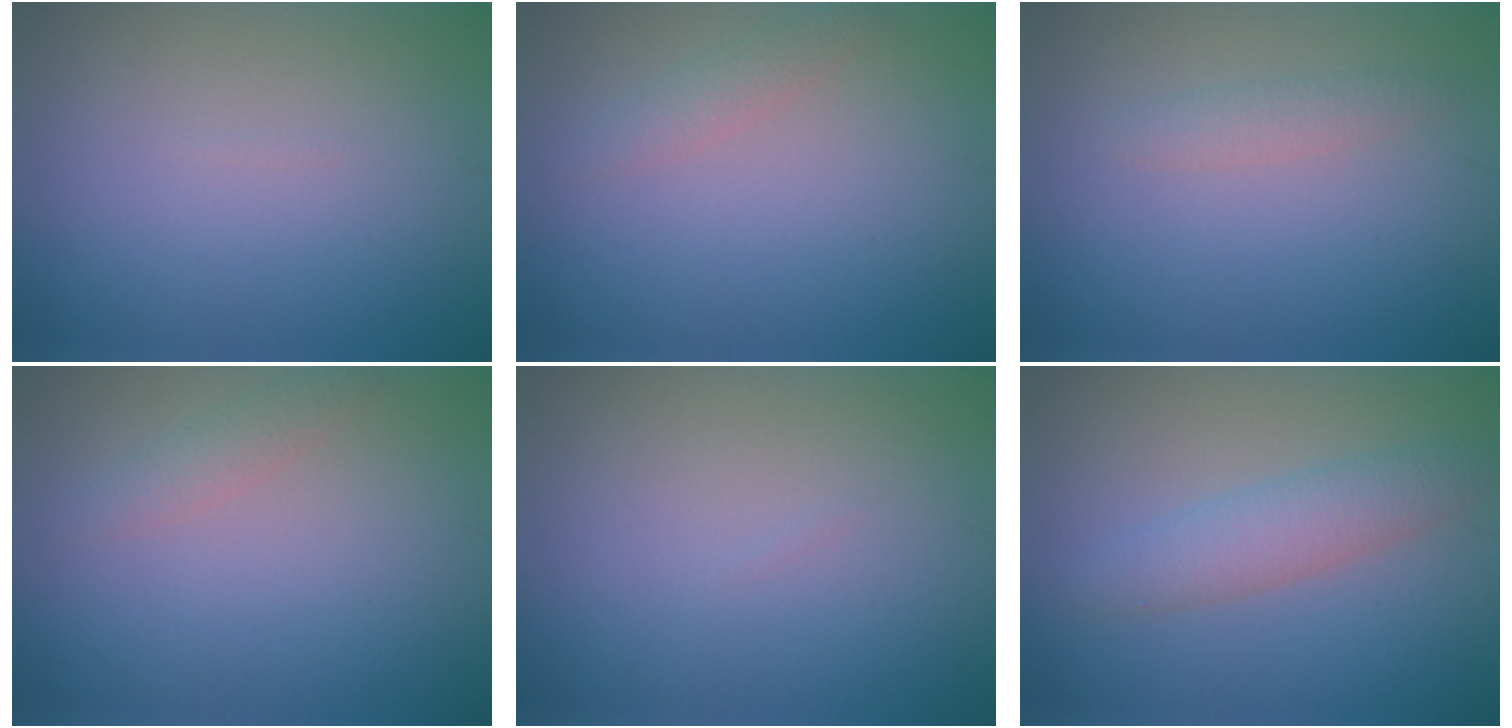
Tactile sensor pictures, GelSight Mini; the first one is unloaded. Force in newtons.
{"total": 1.4, "press": 1.4, "slide": 0.0}
{"total": 1.4, "press": 1.4, "slide": 0.1}
{"total": 1.4, "press": 1.4, "slide": 0.0}
{"total": 0.0}
{"total": 3.2, "press": 3.2, "slide": 0.3}